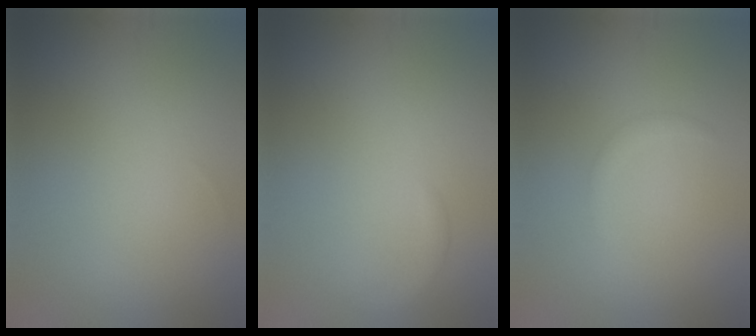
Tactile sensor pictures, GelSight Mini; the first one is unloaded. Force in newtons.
{"total": 1.0, "press": 1.0, "slide": 0.0}
{"total": 0.9, "press": 0.9, "slide": 0.1}